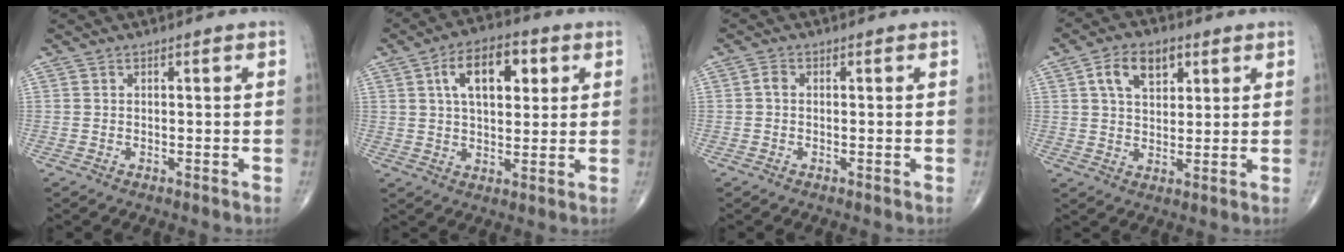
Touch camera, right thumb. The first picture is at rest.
{"total": 12.0, "force": [3.9, 6.4, 9.4], "torque": [-0.130, 0.001, 0.061]}
{"total": 1.0, "force": [0.0, 0.8, 0.7], "torque": [-0.009, 0.001, -0.005]}
{"total": 8.5, "force": [3.4, 5.2, 5.7], "torque": [-0.079, -0.003, 0.057]}